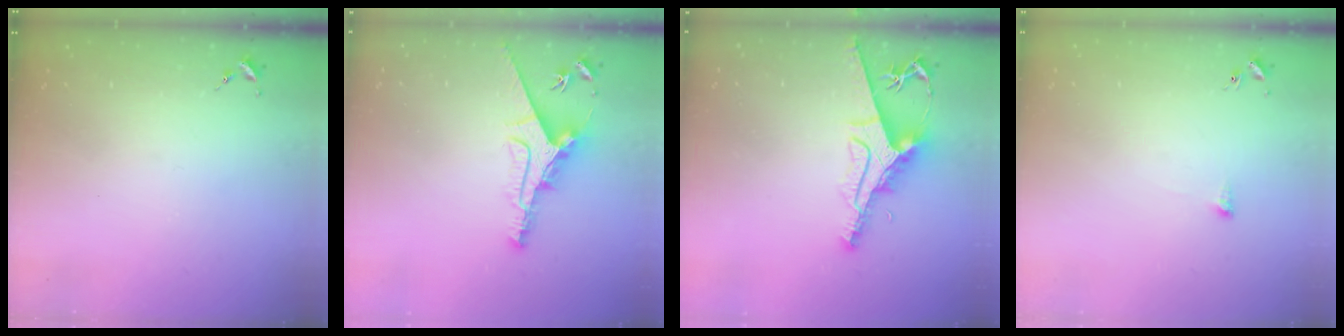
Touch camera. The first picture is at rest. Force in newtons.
{"total": 9.9, "press": 9.9, "slide": 0.1}
{"total": 13.8, "press": 13.8, "slide": 1.0}
{"total": 2.9, "press": 2.9, "slide": 0.5}